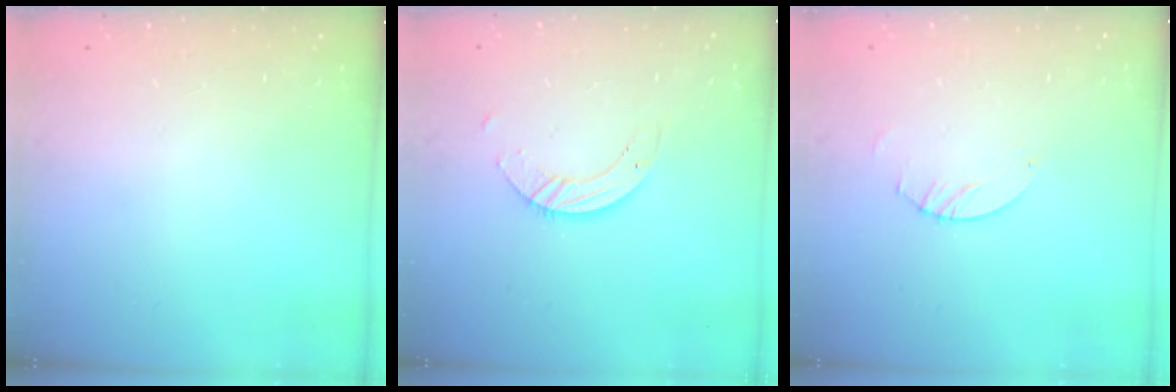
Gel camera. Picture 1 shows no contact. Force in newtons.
{"total": 4.2, "press": 4.2, "slide": 0.3}
{"total": 2.0, "press": 2.0, "slide": 0.2}